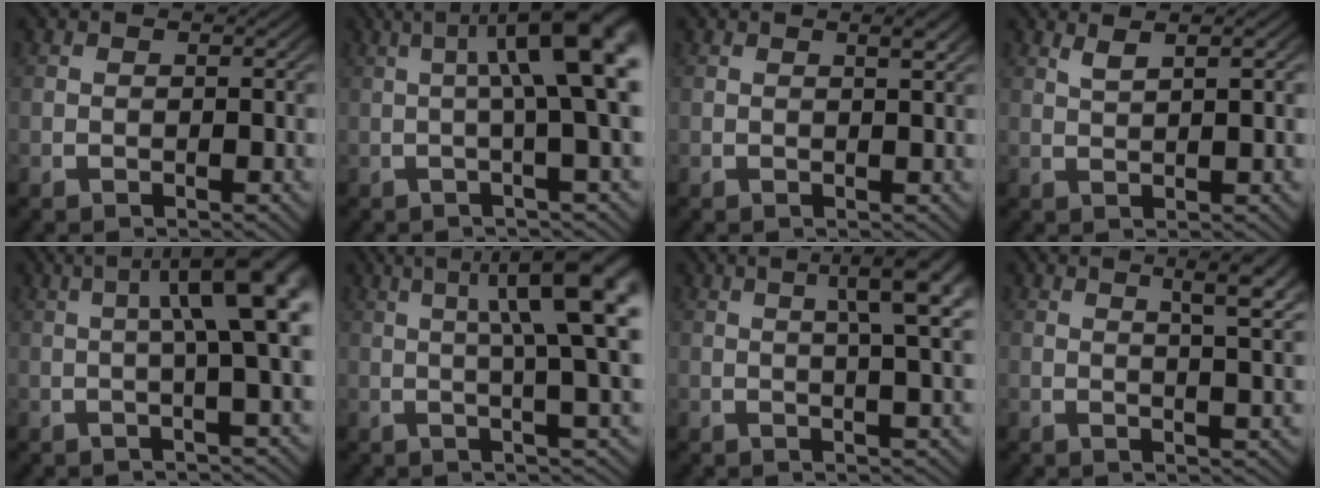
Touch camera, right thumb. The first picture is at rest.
{"total": 9.8, "force": [3.0, 3.6, 8.6], "torque": [-0.102, 0.032, 0.022]}
{"total": 1.4, "force": [0.6, 0.1, 1.3], "torque": [-0.015, 0.002, 0.011]}
{"total": 2.3, "force": [1.7, 0.2, 1.5], "torque": [-0.024, 0.006, 0.035]}
{"total": 9.1, "force": [3.2, 3.5, 7.7], "torque": [-0.093, 0.037, 0.025]}
{"total": 11.0, "force": [3.9, 4.3, 9.4], "torque": [-0.109, 0.021, 0.043]}
{"total": 8.1, "force": [3.3, 2.8, 6.8], "torque": [-0.077, 0.020, 0.039]}
{"total": 5.3, "force": [2.4, 1.7, 4.4], "torque": [-0.051, 0.004, 0.036]}